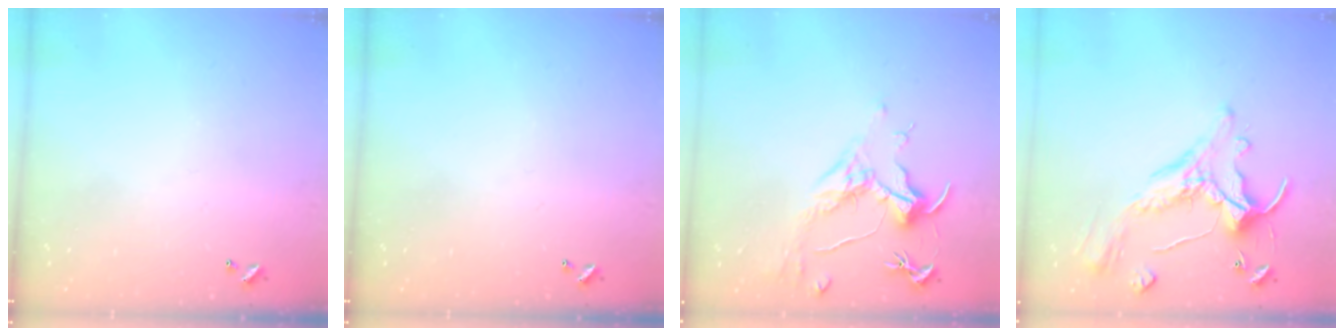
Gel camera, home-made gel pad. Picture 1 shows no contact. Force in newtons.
{"total": 0.0}
{"total": 1.6, "press": 1.3, "slide": 0.9}
{"total": 2.5, "press": 2.2, "slide": 1.2}